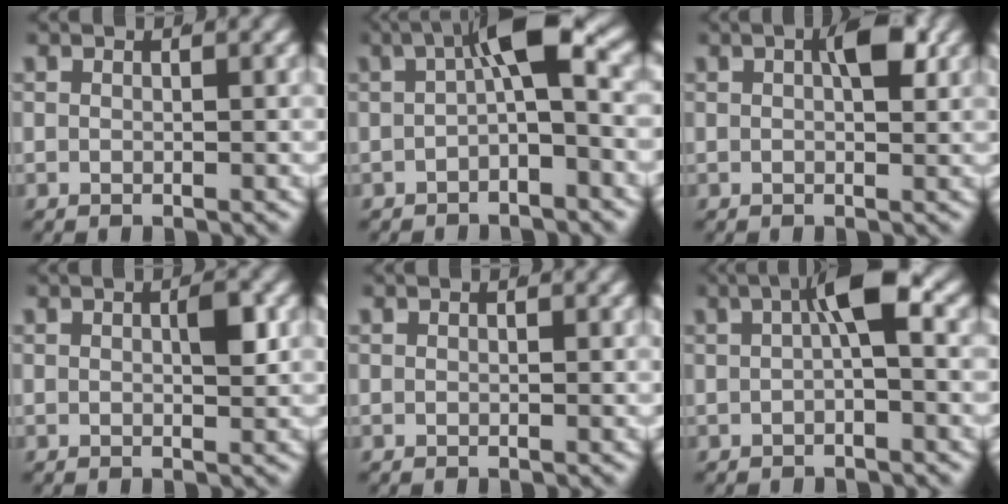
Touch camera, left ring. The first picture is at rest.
{"total": 4.7, "force": [0.2, 0.8, 4.6], "torque": [-0.075, -0.001, 0.006]}
{"total": 3.1, "force": [0.9, 0.8, 2.8], "torque": [-0.041, 0.004, 0.012]}
{"total": 1.7, "force": [0.2, 0.5, 1.6], "torque": [-0.026, 0.000, 0.001]}
{"total": 0.0}
{"total": 3.9, "force": [0.6, 0.4, 3.8], "torque": [-0.059, 0.008, 0.009]}